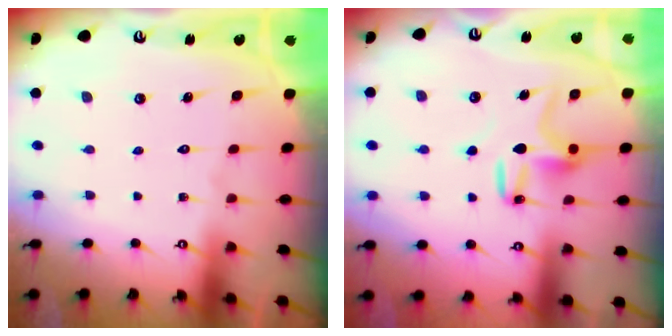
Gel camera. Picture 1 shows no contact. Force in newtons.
{"total": 9.6, "press": 9.6, "slide": 0.2}